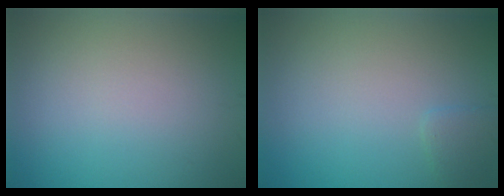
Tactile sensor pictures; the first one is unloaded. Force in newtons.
{"total": 1.0, "press": 1.0, "slide": 0.1}